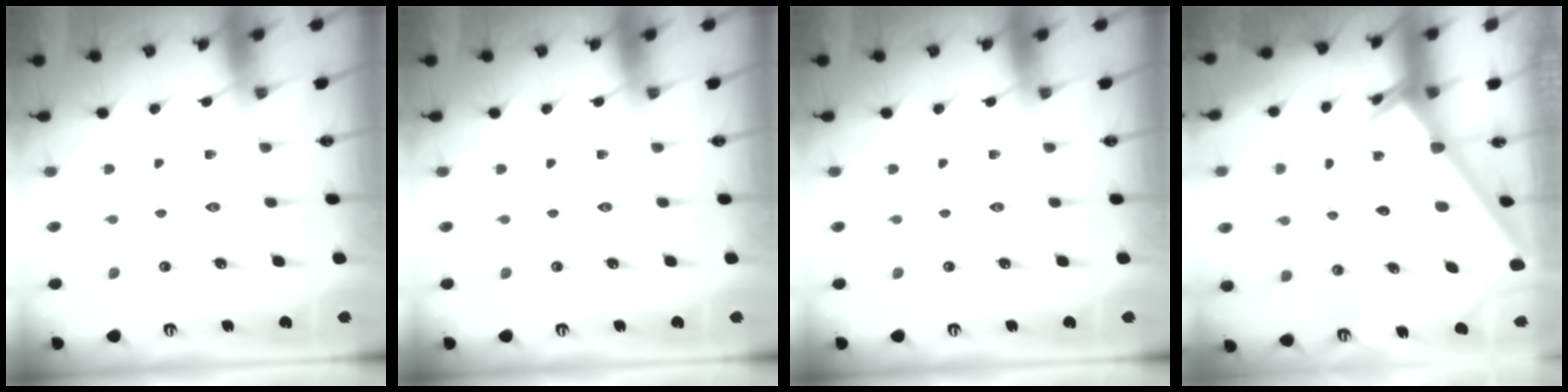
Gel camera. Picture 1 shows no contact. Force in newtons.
{"total": 0.0}
{"total": 0.0}
{"total": 2.5, "press": 2.5, "slide": 0.1}